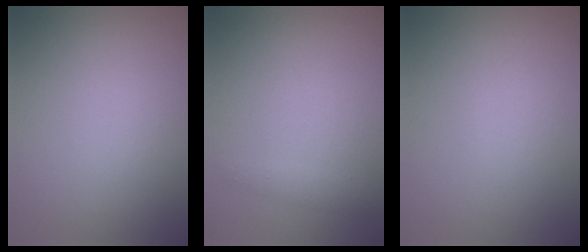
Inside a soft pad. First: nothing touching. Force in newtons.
{"total": 1.0, "press": 1.0, "slide": 0.0}
{"total": 0.0}